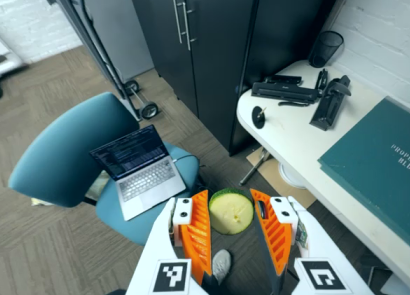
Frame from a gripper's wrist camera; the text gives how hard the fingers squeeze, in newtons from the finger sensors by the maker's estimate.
{"total": 10.2, "left": 10.7, "right": 9.8}